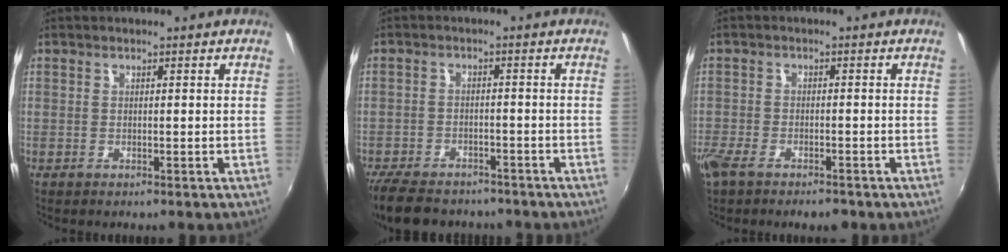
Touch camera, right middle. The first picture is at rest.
{"total": 11.1, "force": [-9.1, 4.7, 4.3], "torque": [-0.110, -0.009, -0.143]}
{"total": 7.5, "force": [-5.4, 3.1, 4.2], "torque": [-0.110, -0.023, -0.100]}